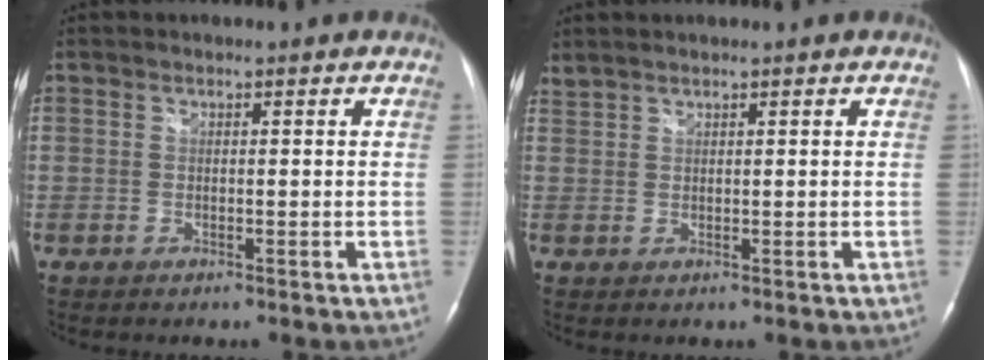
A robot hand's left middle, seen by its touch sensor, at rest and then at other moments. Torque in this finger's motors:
{"motor_torque": [0.20, -0.20, 0.18, 0.12]}